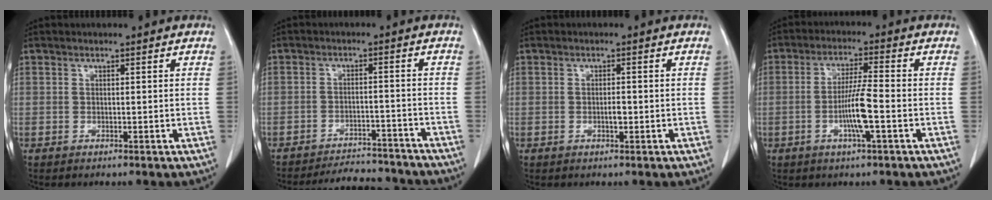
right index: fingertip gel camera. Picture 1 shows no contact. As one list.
[{"total": 10.6, "force": [-10.2, 2.3, 1.6], "torque": [-0.014, 0.008, -0.136]}, {"total": 1.4, "force": [-0.3, 0.4, 1.3], "torque": [-0.024, 0.001, -0.006]}, {"total": 6.8, "force": [-1.9, -0.1, 6.5], "torque": [-0.126, -0.002, -0.038]}]